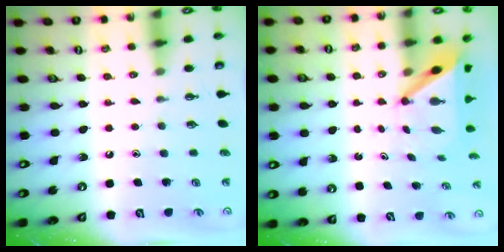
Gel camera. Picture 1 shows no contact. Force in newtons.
{"total": 5.5, "press": 5.5, "slide": 0.6}